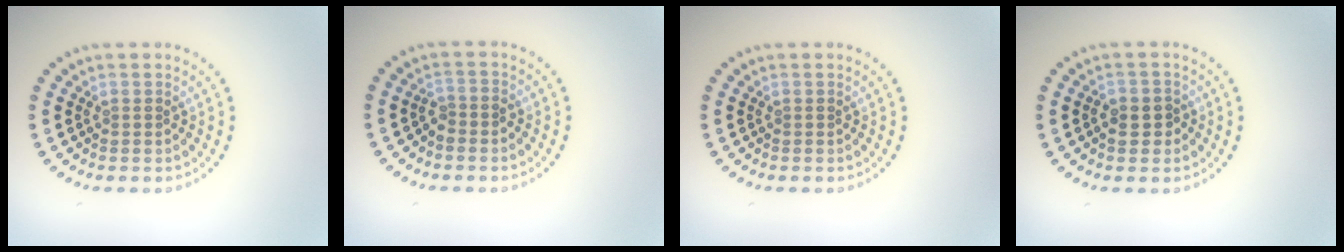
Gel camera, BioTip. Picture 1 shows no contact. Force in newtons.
{"total": 1.3, "press": 1.1, "slide": 0.7}
{"total": 0.0}
{"total": 2.3, "press": 2.1, "slide": 0.8}